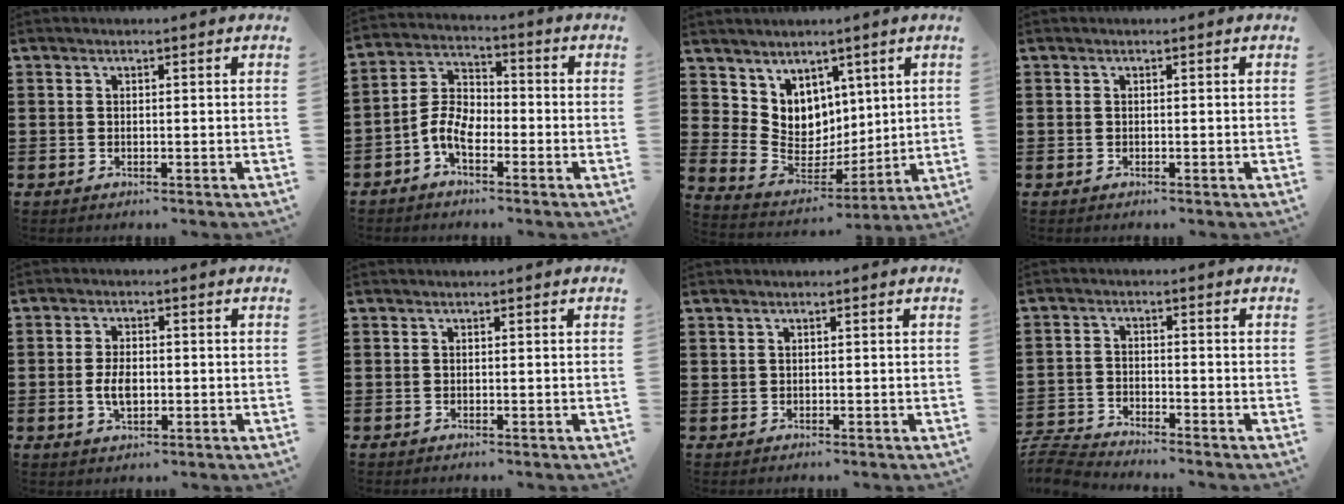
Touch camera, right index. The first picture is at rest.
{"total": 6.2, "force": [-2.9, 3.4, 4.2], "torque": [-0.111, 0.004, -0.065]}
{"total": 6.9, "force": [4.0, 5.5, -0.4], "torque": [-0.040, -0.045, 0.082]}
{"total": 0.0}
{"total": 4.1, "force": [-0.6, 2.2, 3.5], "torque": [-0.071, 0.001, -0.011]}
{"total": 0.0}
{"total": 0.6, "force": [0.4, 0.5, 0.1], "torque": [-0.003, 0.002, 0.008]}
{"total": 4.5, "force": [-4.5, 0.2, 0.4], "torque": [-0.030, -0.005, -0.099]}